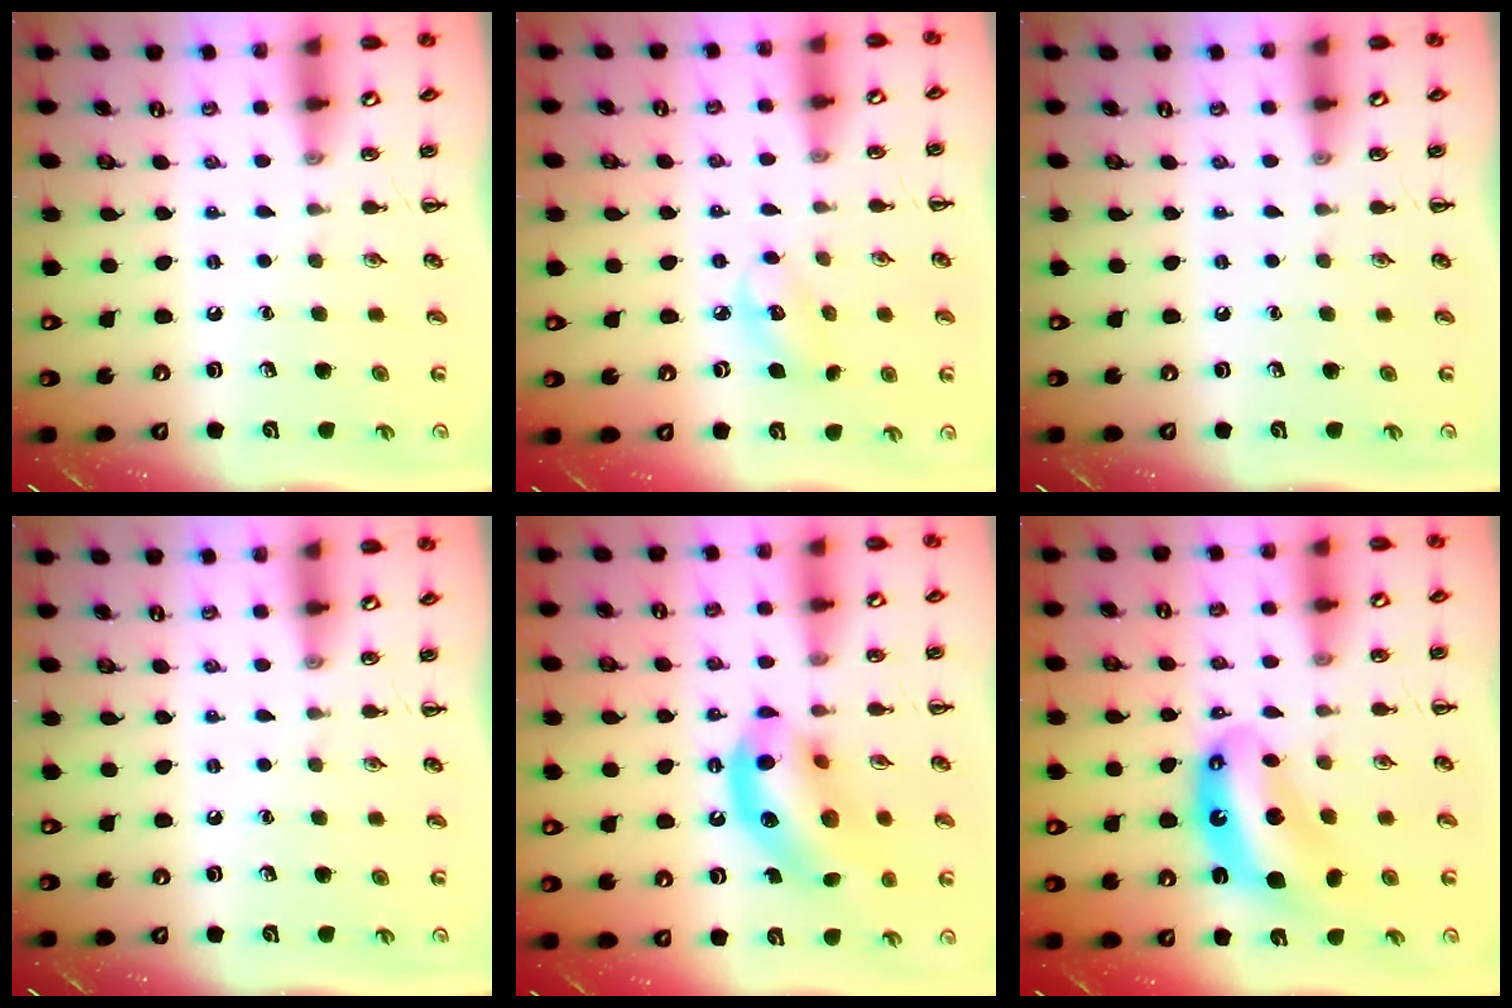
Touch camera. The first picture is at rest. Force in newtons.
{"total": 5.3, "press": 5.2, "slide": 0.9}
{"total": 0.0}
{"total": 0.0}
{"total": 15.3, "press": 15.0, "slide": 3.3}
{"total": 10.6, "press": 10.3, "slide": 2.5}